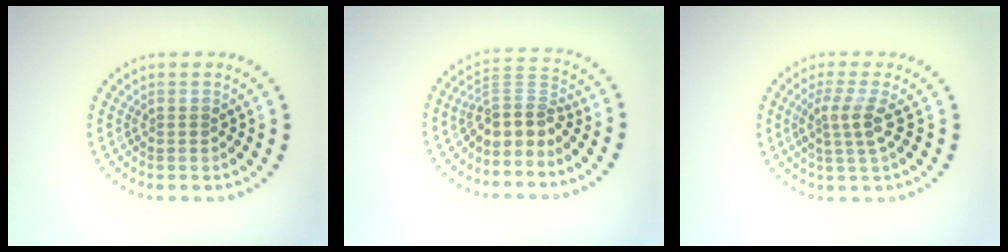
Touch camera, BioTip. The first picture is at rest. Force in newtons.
{"total": 3.5, "press": 2.6, "slide": 2.4}
{"total": 2.5, "press": 1.9, "slide": 1.7}